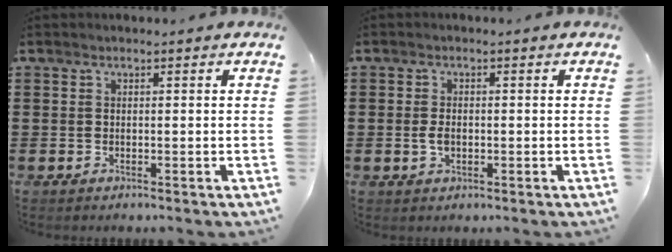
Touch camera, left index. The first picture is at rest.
{"total": 2.2, "force": [-0.2, 1.2, 1.8], "torque": [-0.044, 0.000, -0.007]}